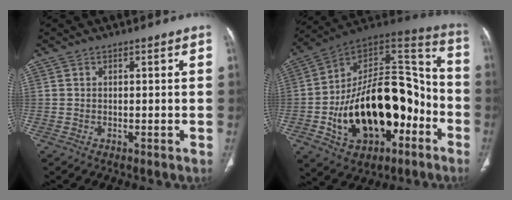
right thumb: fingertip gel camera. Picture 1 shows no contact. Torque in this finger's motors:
{"motor_torque": [2.51, 2.50, 1.62, -1.15, 0.44]}